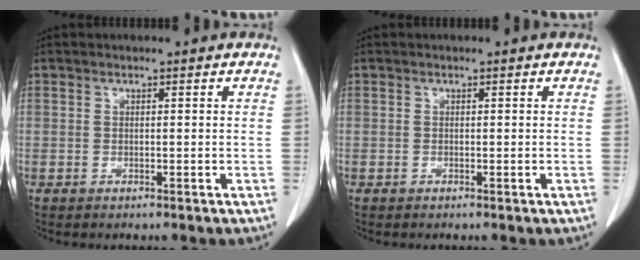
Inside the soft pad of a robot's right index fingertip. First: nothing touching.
{"total": 0.0}